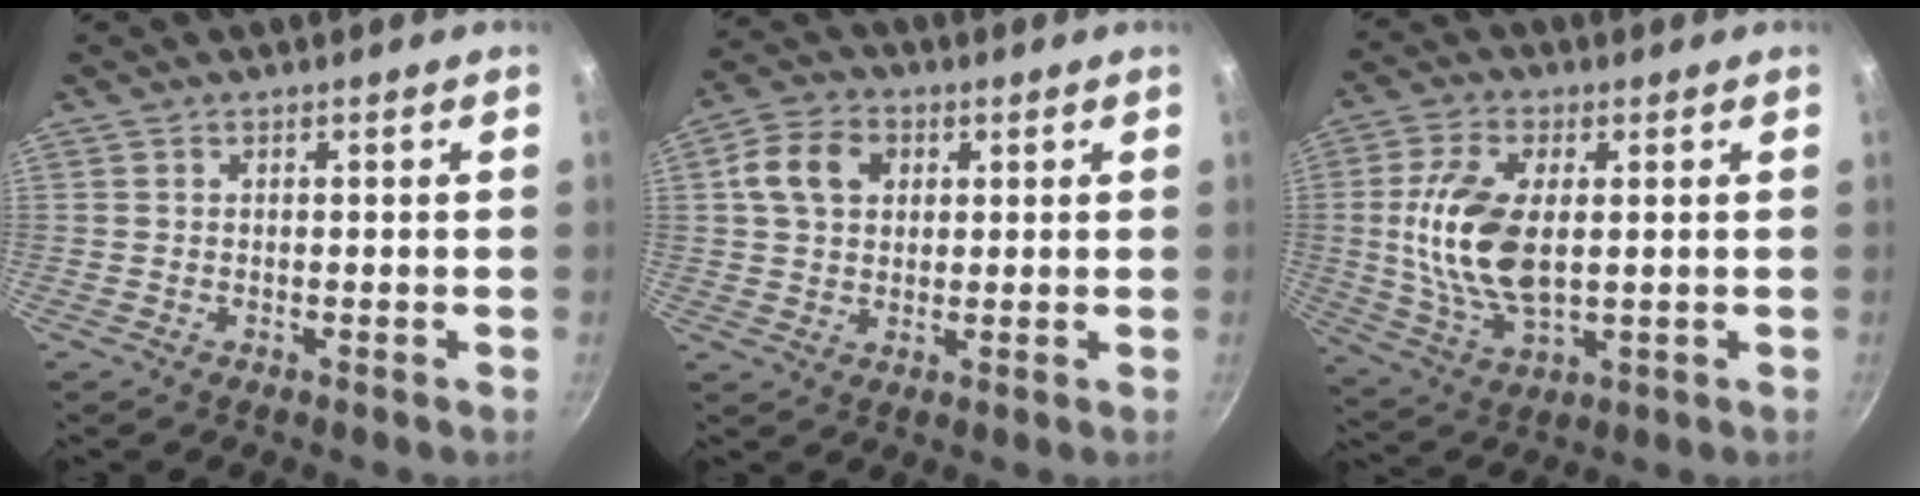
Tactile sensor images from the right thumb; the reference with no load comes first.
{"total": 8.9, "force": [2.3, 6.7, 5.4], "torque": [-0.089, 0.009, 0.037]}
{"total": 14.7, "force": [1.0, 7.7, 12.6], "torque": [-0.253, -0.008, 0.027]}